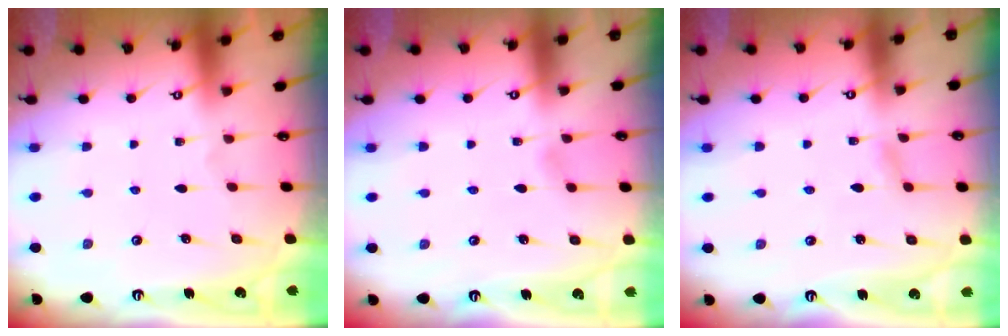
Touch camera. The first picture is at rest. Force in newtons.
{"total": 2.5, "press": 2.5, "slide": 0.4}
{"total": 3.3, "press": 3.2, "slide": 0.4}